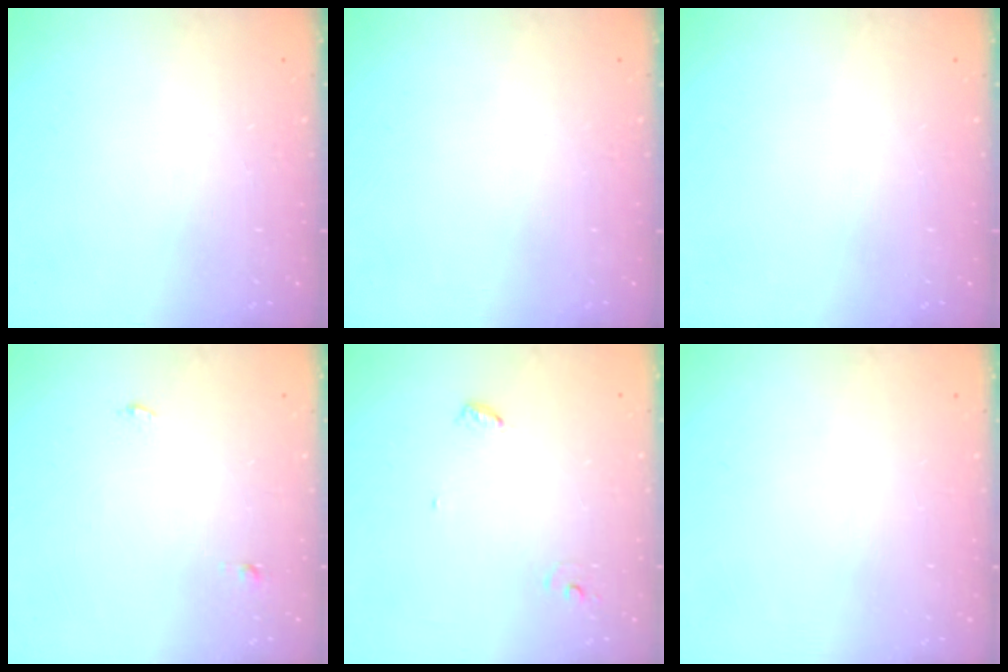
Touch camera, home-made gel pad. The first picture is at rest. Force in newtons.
{"total": 0.0}
{"total": 0.0}
{"total": 7.6, "press": 3.3, "slide": 6.8}
{"total": 4.0, "press": 4.0, "slide": 0.3}
{"total": 0.8, "press": 0.8, "slide": 0.1}